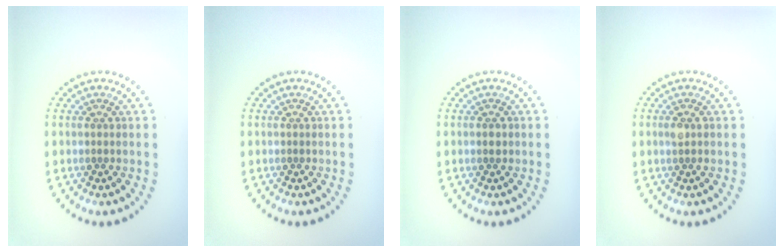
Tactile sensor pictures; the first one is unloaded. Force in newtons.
{"total": 0.0}
{"total": 0.7, "press": 0.7, "slide": 0.1}
{"total": 0.8, "press": 0.7, "slide": 0.4}